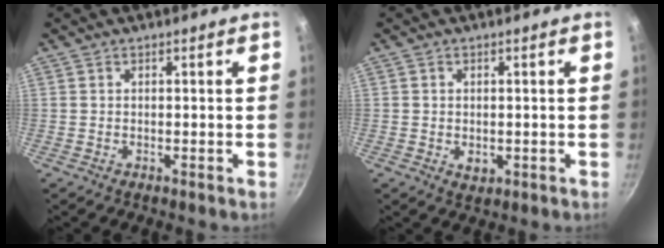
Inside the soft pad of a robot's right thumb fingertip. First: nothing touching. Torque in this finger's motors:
{"motor_torque": [-0.21, -0.13, -0.43, 0.19, -0.03]}